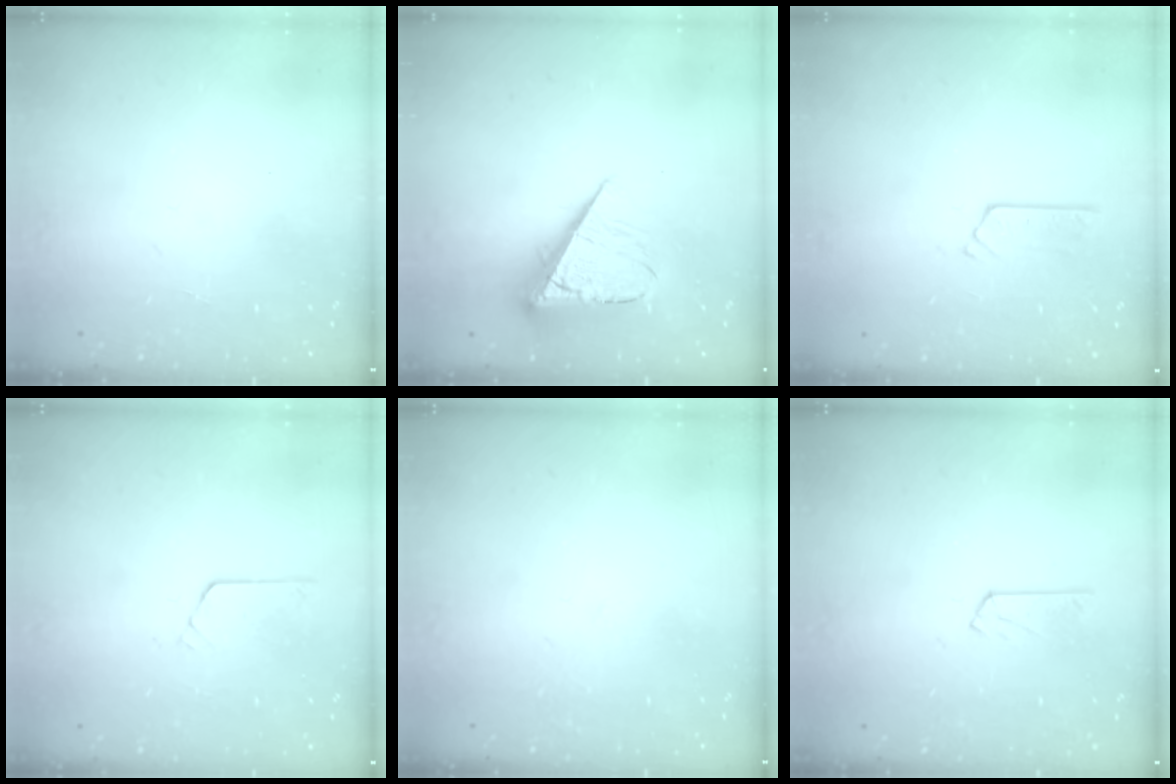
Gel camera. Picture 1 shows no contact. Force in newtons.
{"total": 11.7, "press": 11.7, "slide": 0.5}
{"total": 2.7, "press": 2.7, "slide": 0.2}
{"total": 5.4, "press": 5.4, "slide": 0.4}
{"total": 2.7, "press": 2.6, "slide": 0.3}
{"total": 4.9, "press": 4.8, "slide": 0.5}